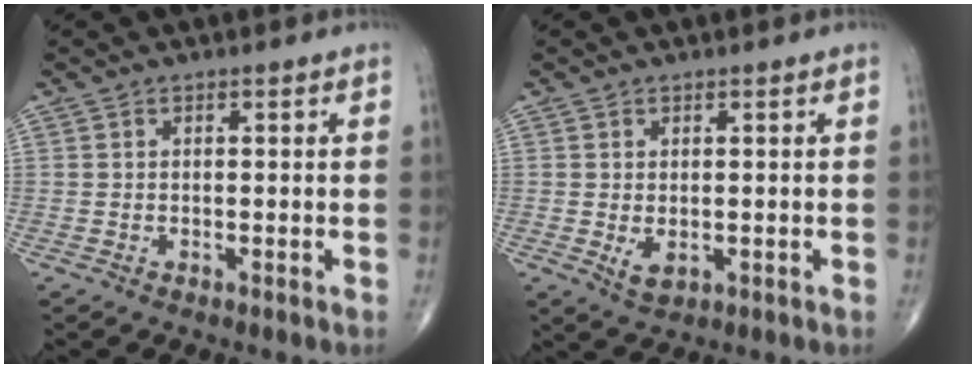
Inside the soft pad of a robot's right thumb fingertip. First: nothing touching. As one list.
[{"total": 2.8, "force": [-0.3, 1.6, 2.2], "torque": [-0.032, -0.006, 0.004]}]